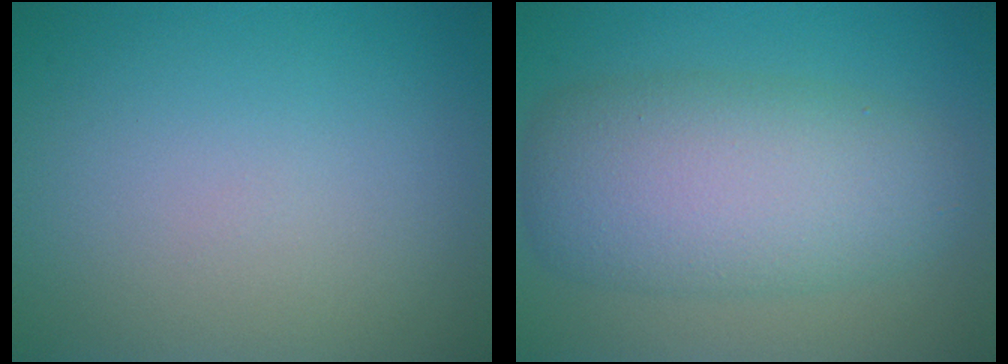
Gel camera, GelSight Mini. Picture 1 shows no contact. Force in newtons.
{"total": 7.9, "press": 7.9, "slide": 0.0}